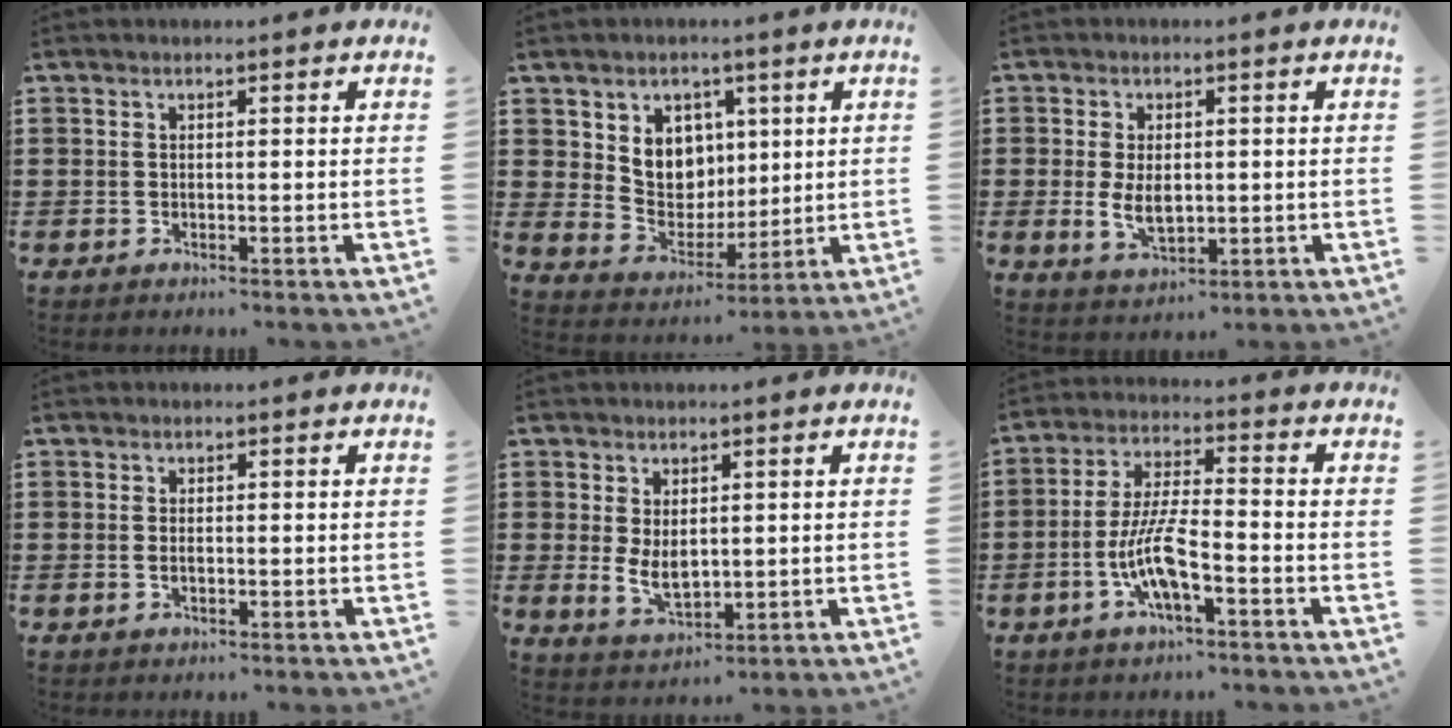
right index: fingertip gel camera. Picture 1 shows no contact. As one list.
[{"total": 7.3, "force": [2.6, 6.5, 2.2], "torque": [-0.054, -0.005, 0.049]}, {"total": 5.0, "force": [-0.3, 3.0, 4.0], "torque": [-0.083, -0.001, -0.010]}, {"total": 1.1, "force": [-0.3, 0.5, 1.0], "torque": [-0.019, 0.002, -0.006]}, {"total": 4.6, "force": [0.0, 2.9, 3.6], "torque": [-0.062, 0.002, 0.000]}, {"total": 9.0, "force": [-3.5, 2.2, 7.9], "torque": [-0.184, -0.012, -0.073]}]